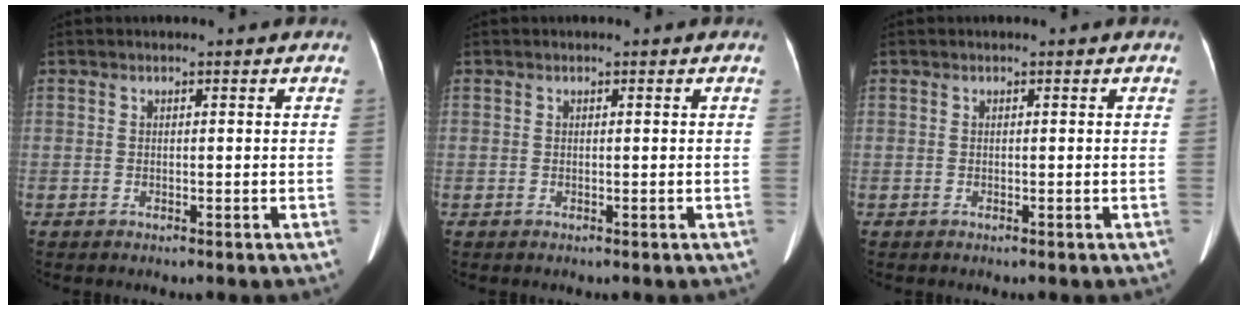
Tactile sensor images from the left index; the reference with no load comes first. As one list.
[{"total": 0.0}, {"total": 0.0}]